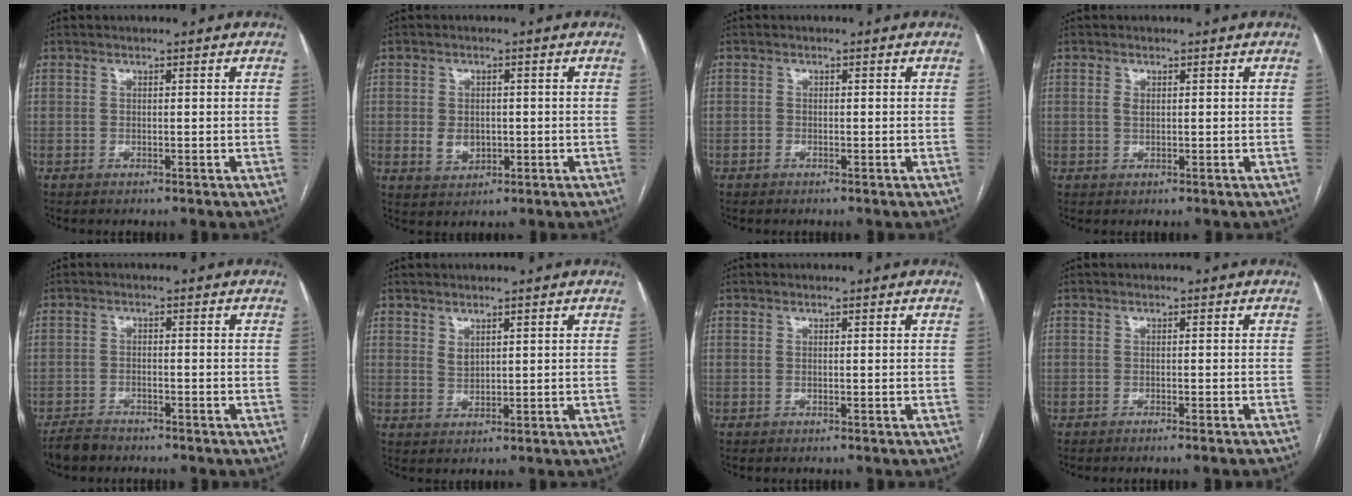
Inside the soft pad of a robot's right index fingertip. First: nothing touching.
{"total": 3.8, "force": [-0.4, 2.9, 2.4], "torque": [-0.040, 0.001, 0.005]}
{"total": 0.6, "force": [-0.4, 0.4, 0.1], "torque": [-0.001, 0.003, -0.011]}
{"total": 1.0, "force": [0.2, 0.6, 0.8], "torque": [-0.014, 0.001, 0.003]}
{"total": 3.6, "force": [-3.3, 1.0, 1.1], "torque": [-0.022, -0.007, -0.059]}
{"total": 1.7, "force": [1.1, 0.9, 1.0], "torque": [-0.018, -0.003, 0.029]}
{"total": 0.0}
{"total": 2.7, "force": [-2.3, -0.5, 1.4], "torque": [-0.012, 0.001, -0.030]}